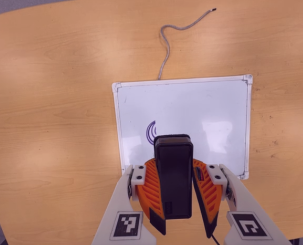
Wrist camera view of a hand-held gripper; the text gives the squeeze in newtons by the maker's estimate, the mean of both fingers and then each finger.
{"total": 12.0, "left": 10.4, "right": 13.6}